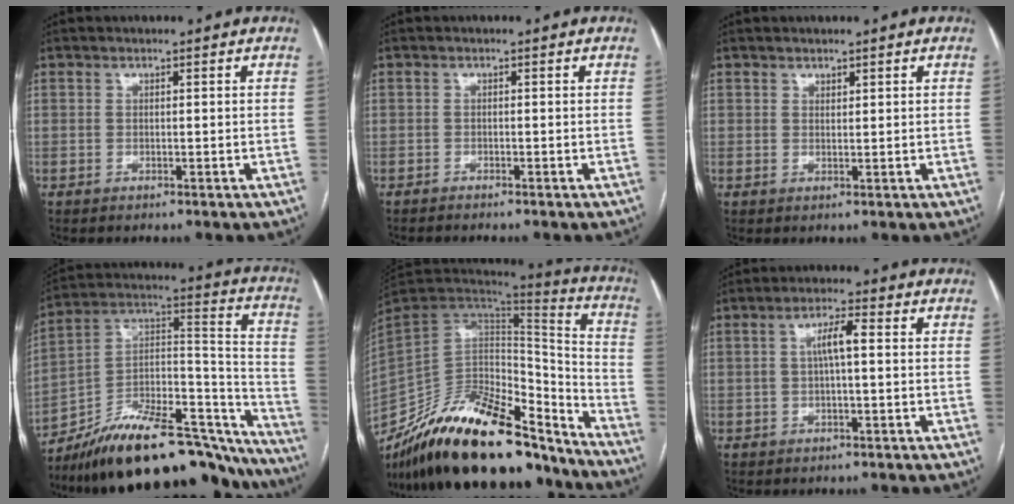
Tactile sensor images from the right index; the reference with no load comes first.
{"total": 2.1, "force": [-1.9, 0.5, 0.7], "torque": [-0.013, -0.004, -0.023]}
{"total": 0.8, "force": [0.6, 0.5, 0.2], "torque": [0.002, -0.003, 0.008]}
{"total": 32.7, "force": [-26.5, 9.9, 16.5], "torque": [-0.219, 0.031, -0.392]}
{"total": 34.5, "force": [-26.0, 11.3, 19.8], "torque": [-0.372, -0.044, -0.412]}
{"total": 4.2, "force": [0.3, 1.0, 4.1], "torque": [-0.077, 0.016, 0.005]}